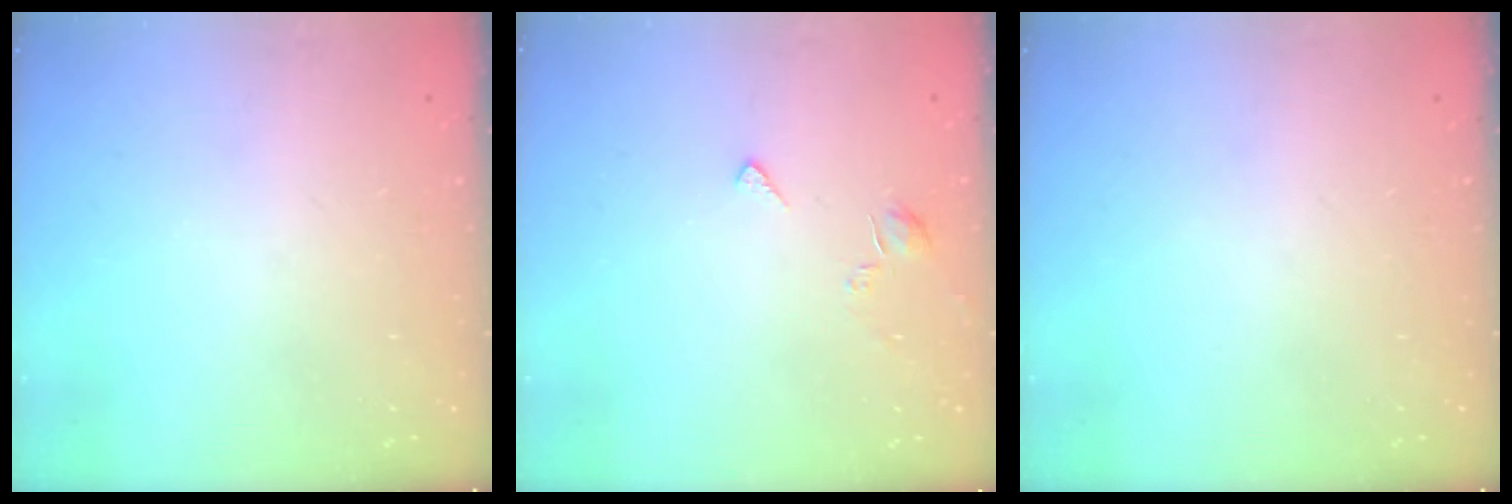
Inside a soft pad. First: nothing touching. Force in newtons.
{"total": 3.0, "press": 3.0, "slide": 0.2}
{"total": 0.0}